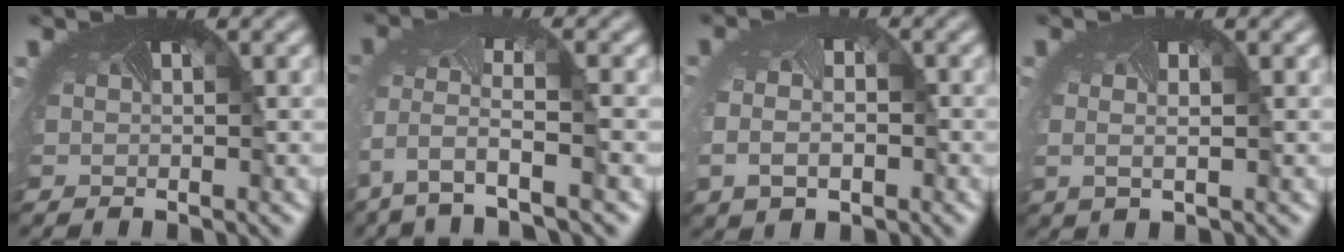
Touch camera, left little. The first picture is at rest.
{"total": 4.8, "force": [-2.5, 1.7, 3.7], "torque": [-0.111, -0.024, -0.042]}
{"total": 4.0, "force": [-1.0, 2.9, 2.6], "torque": [-0.073, -0.026, -0.006]}
{"total": 1.0, "force": [-0.1, 0.3, 1.0], "torque": [-0.030, -0.009, 0.003]}